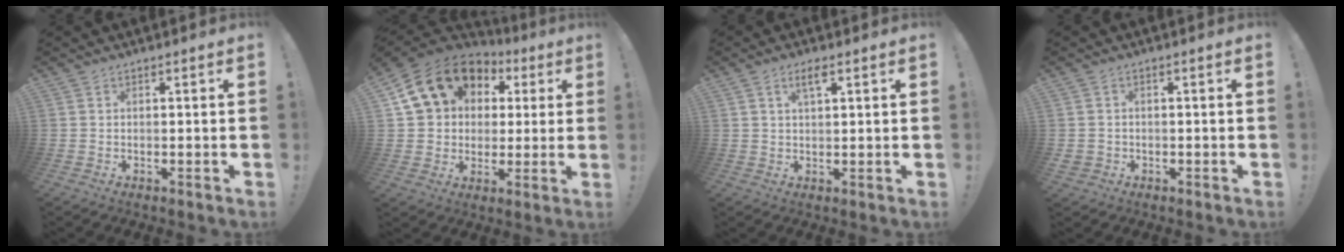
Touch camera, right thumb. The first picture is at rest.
{"total": 17.3, "force": [7.0, 13.6, 8.0], "torque": [-0.128, -0.023, 0.146]}
{"total": 3.9, "force": [1.9, 1.4, 3.1], "torque": [-0.042, -0.005, 0.028]}
{"total": 1.7, "force": [-0.4, 1.5, 0.7], "torque": [-0.010, 0.003, -0.006]}